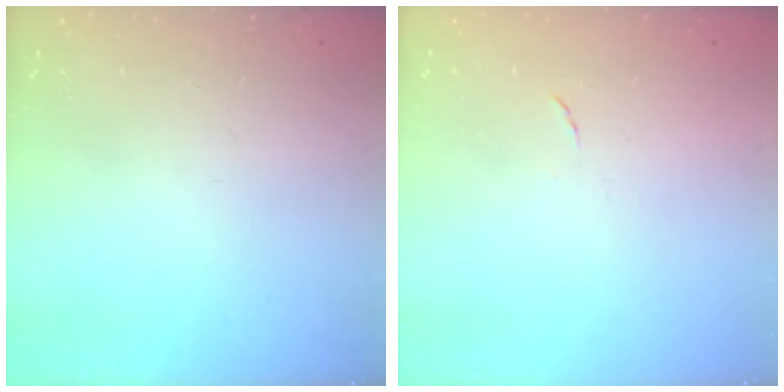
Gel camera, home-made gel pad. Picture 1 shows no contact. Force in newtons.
{"total": 4.2, "press": 4.2, "slide": 0.5}